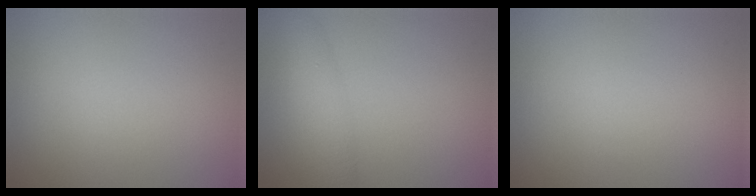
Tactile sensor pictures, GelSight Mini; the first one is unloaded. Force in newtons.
{"total": 2.9, "press": 2.9, "slide": 0.1}
{"total": 0.0}